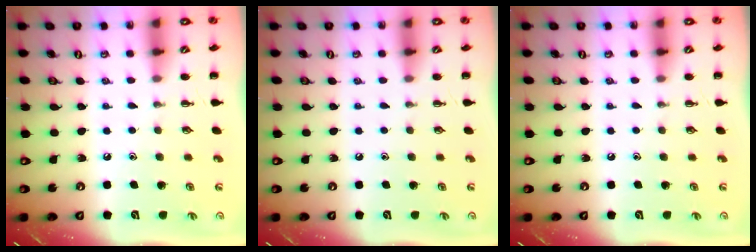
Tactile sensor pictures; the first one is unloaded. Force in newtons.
{"total": 0.0}
{"total": 0.0}